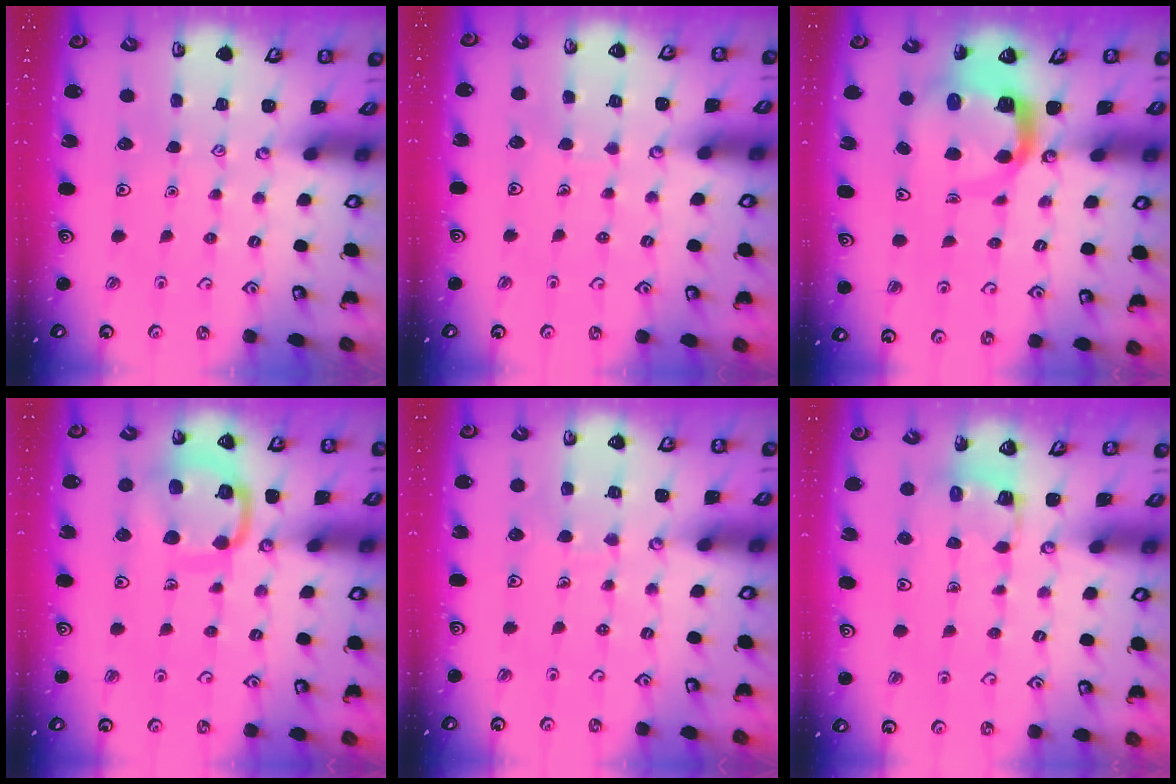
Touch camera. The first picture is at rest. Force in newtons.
{"total": 3.3, "press": 3.3, "slide": 0.2}
{"total": 8.0, "press": 7.9, "slide": 1.0}
{"total": 13.4, "press": 13.4, "slide": 1.3}
{"total": 5.8, "press": 5.7, "slide": 0.6}
{"total": 3.1, "press": 3.0, "slide": 0.3}